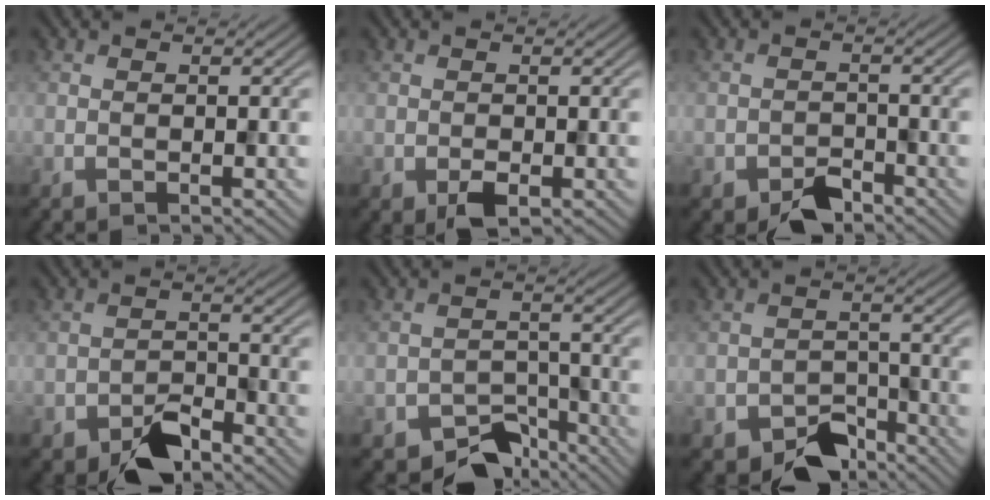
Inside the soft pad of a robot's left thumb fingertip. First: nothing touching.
{"total": 2.2, "force": [-0.8, 1.4, 1.5], "torque": [-0.032, -0.012, -0.012]}
{"total": 3.3, "force": [-2.4, 1.8, 1.4], "torque": [-0.023, -0.004, -0.047]}
{"total": 5.0, "force": [-3.5, 2.4, 2.6], "torque": [-0.041, -0.003, -0.066]}
{"total": 6.7, "force": [-5.0, 3.6, 2.6], "torque": [-0.034, -0.013, -0.086]}
{"total": 6.1, "force": [-4.6, 3.3, 2.3], "torque": [-0.032, -0.011, -0.081]}